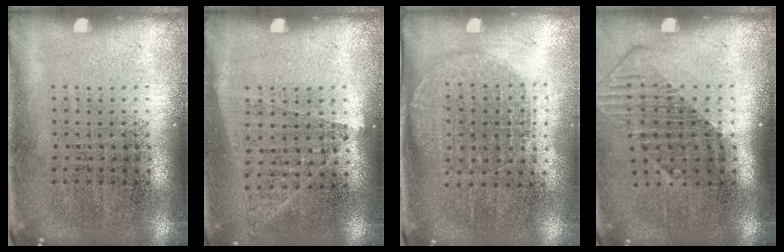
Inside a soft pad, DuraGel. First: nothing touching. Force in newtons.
{"total": 1.0, "press": 0.9, "slide": 0.4}
{"total": 1.3, "press": 1.2, "slide": 0.5}
{"total": 1.4, "press": 1.1, "slide": 0.9}